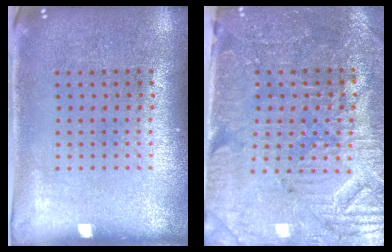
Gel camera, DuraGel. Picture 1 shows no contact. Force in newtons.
{"total": 3.7, "press": 3.5, "slide": 1.4}